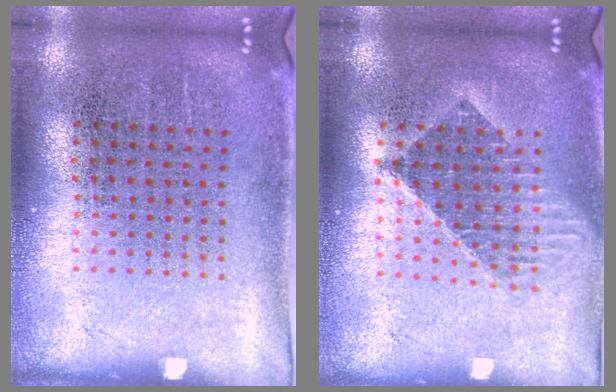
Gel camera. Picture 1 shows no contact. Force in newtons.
{"total": 1.5, "press": 1.3, "slide": 0.8}